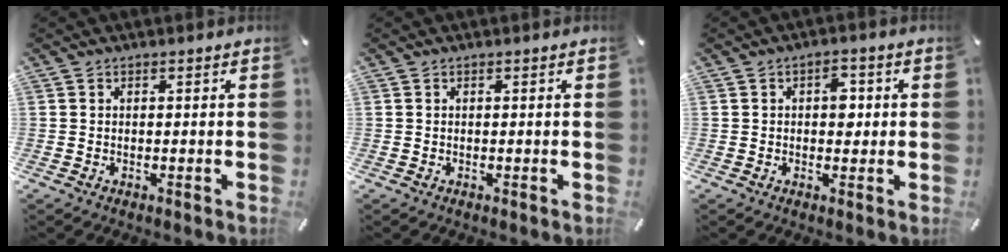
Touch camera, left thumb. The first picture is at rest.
{"total": 0.0}
{"total": 3.9, "force": [0.4, 2.6, 2.8], "torque": [-0.027, -0.002, -0.003]}